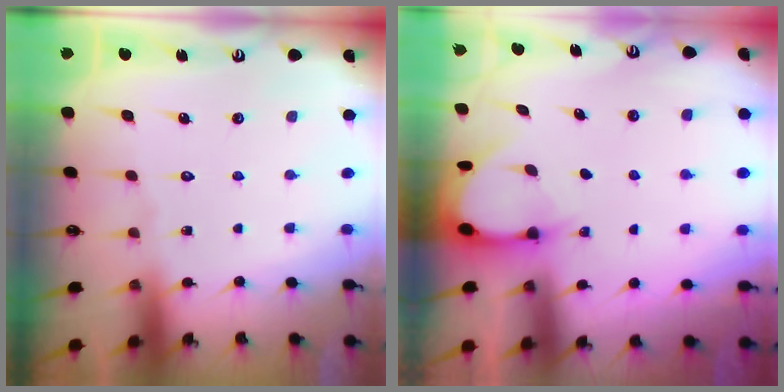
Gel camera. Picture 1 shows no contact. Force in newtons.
{"total": 3.2, "press": 3.1, "slide": 0.4}